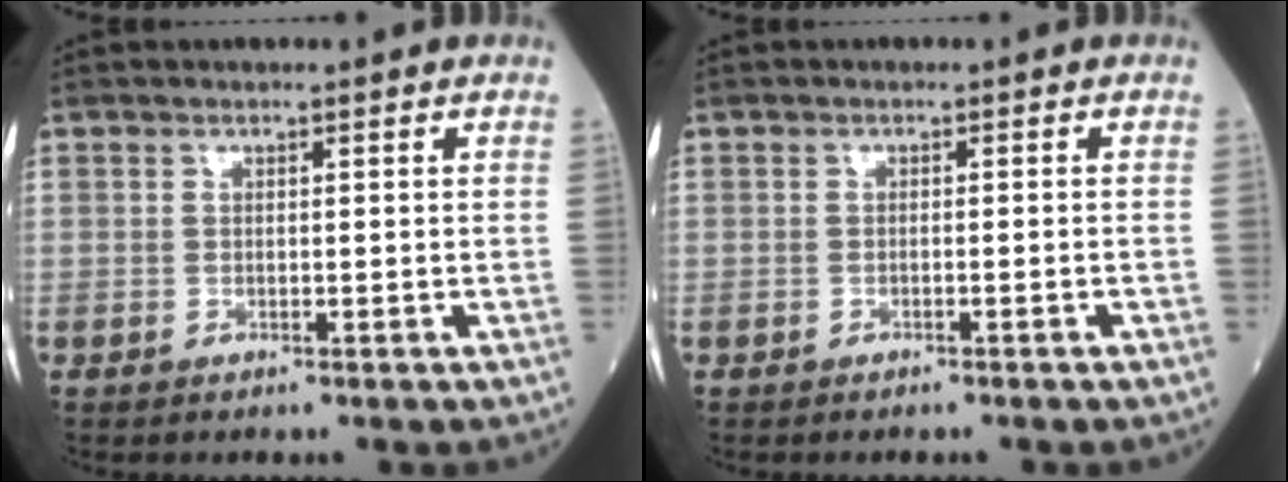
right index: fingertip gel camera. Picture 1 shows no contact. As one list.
[{"total": 0.9, "force": [-0.6, -0.2, 0.6], "torque": [-0.014, 0.004, -0.005]}]